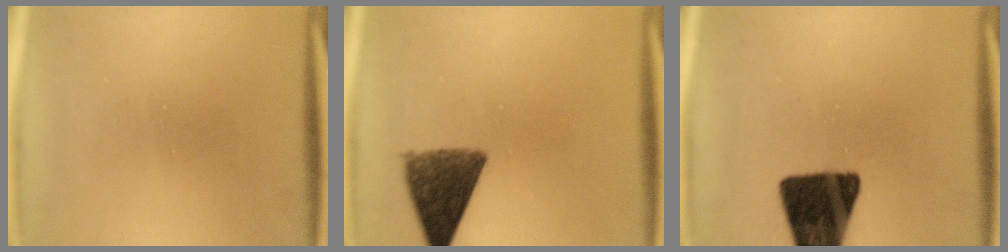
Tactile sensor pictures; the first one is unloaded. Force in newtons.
{"total": 9.7}
{"total": 17.5}